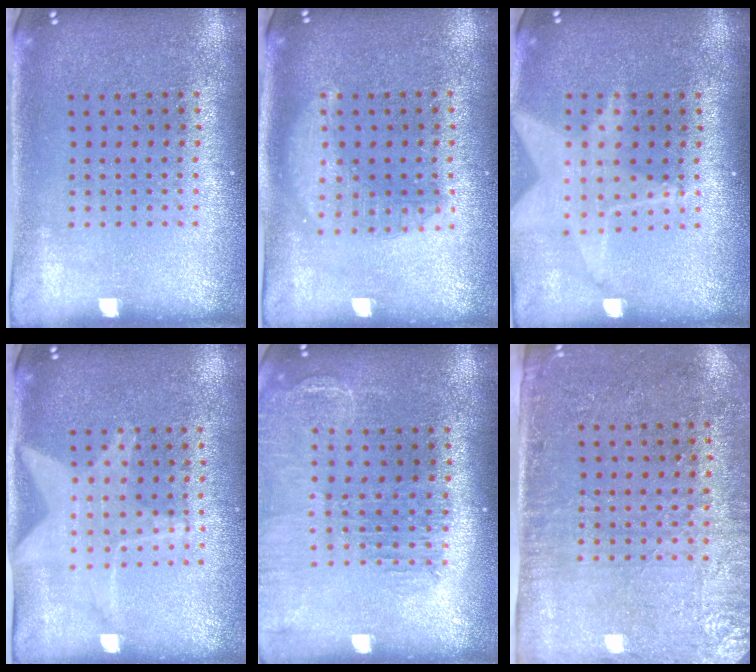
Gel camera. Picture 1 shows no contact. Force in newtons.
{"total": 1.3, "press": 1.3, "slide": 0.3}
{"total": 1.8, "press": 1.5, "slide": 1.1}
{"total": 1.6, "press": 1.5, "slide": 0.6}
{"total": 1.5, "press": 1.4, "slide": 0.3}
{"total": 2.9, "press": 2.5, "slide": 1.5}